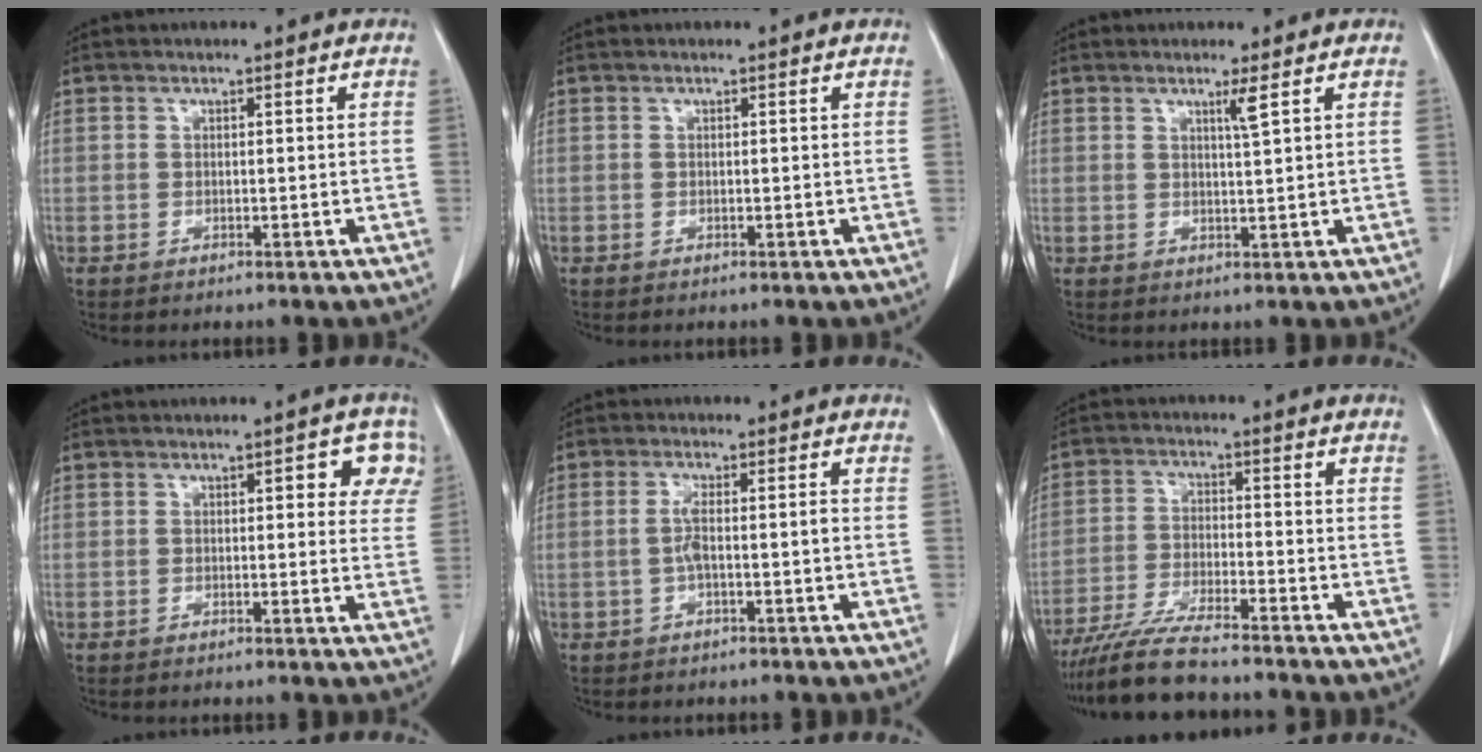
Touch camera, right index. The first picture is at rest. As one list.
[{"total": 0.0}, {"total": 1.9, "force": [1.1, -0.6, 1.5], "torque": [-0.031, -0.008, 0.021]}, {"total": 5.7, "force": [2.4, 2.5, 4.5], "torque": [-0.031, 0.013, 0.018]}, {"total": 2.2, "force": [-0.4, 0.5, 2.1], "torque": [-0.047, 0.002, -0.008]}, {"total": 8.6, "force": [-7.6, 0.3, 3.9], "torque": [-0.072, -0.023, -0.137]}]